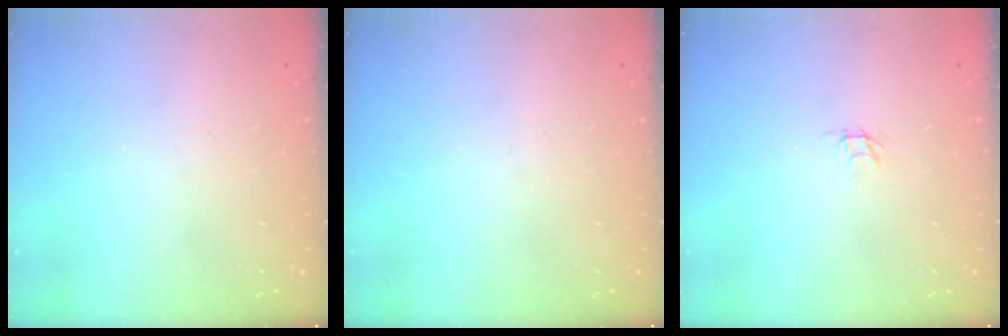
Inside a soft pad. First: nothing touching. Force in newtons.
{"total": 0.0}
{"total": 1.8, "press": 1.8, "slide": 0.1}